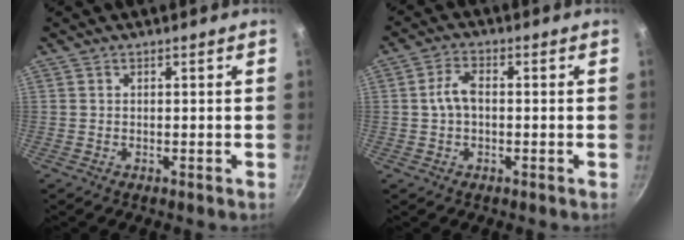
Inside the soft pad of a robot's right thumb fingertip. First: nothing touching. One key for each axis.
{"total": 4.5, "fx": -0.1, "fy": 2.7, "fz": 3.7, "tx": -0.070, "ty": 0.020, "tz": -0.006}